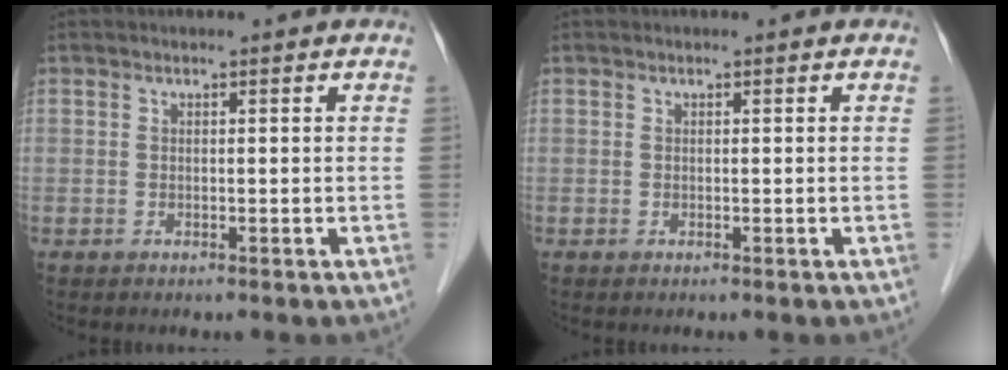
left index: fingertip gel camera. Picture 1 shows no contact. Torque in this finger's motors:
{"motor_torque": [-0.06, 0.07, 0.00, -0.01]}